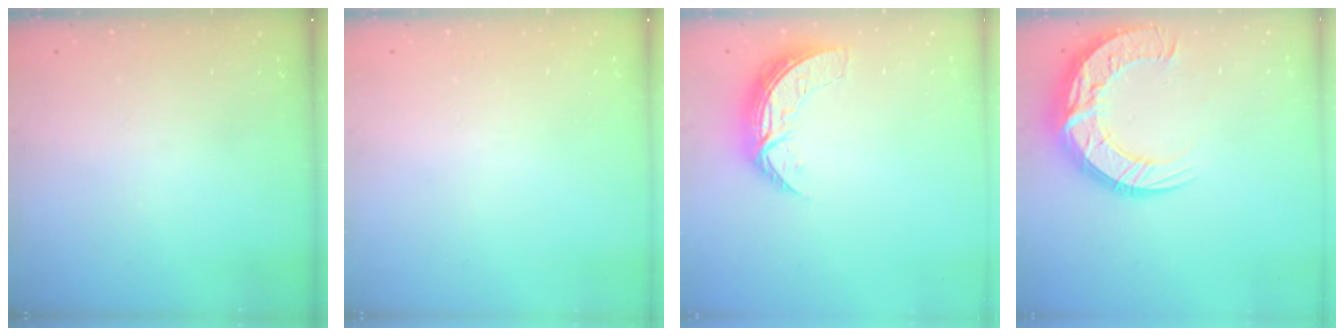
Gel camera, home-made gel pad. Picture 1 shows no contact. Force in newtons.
{"total": 0.0}
{"total": 8.1, "press": 8.0, "slide": 0.8}
{"total": 18.8, "press": 18.7, "slide": 1.5}